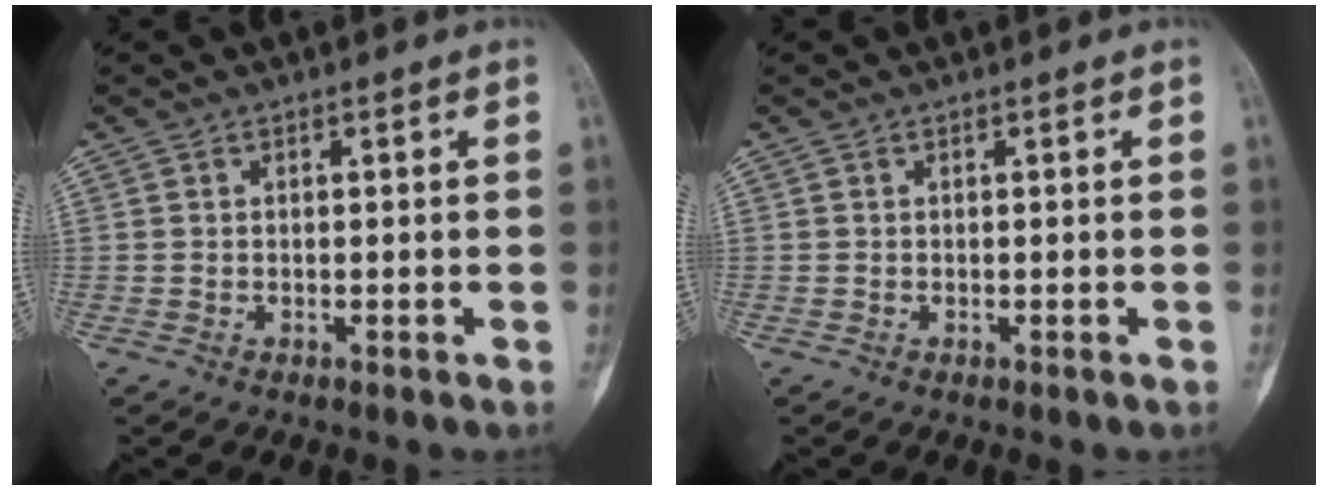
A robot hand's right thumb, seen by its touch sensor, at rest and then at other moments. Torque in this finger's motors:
{"motor_torque": [0.30, 0.28, 0.06, 0.02, 0.02]}